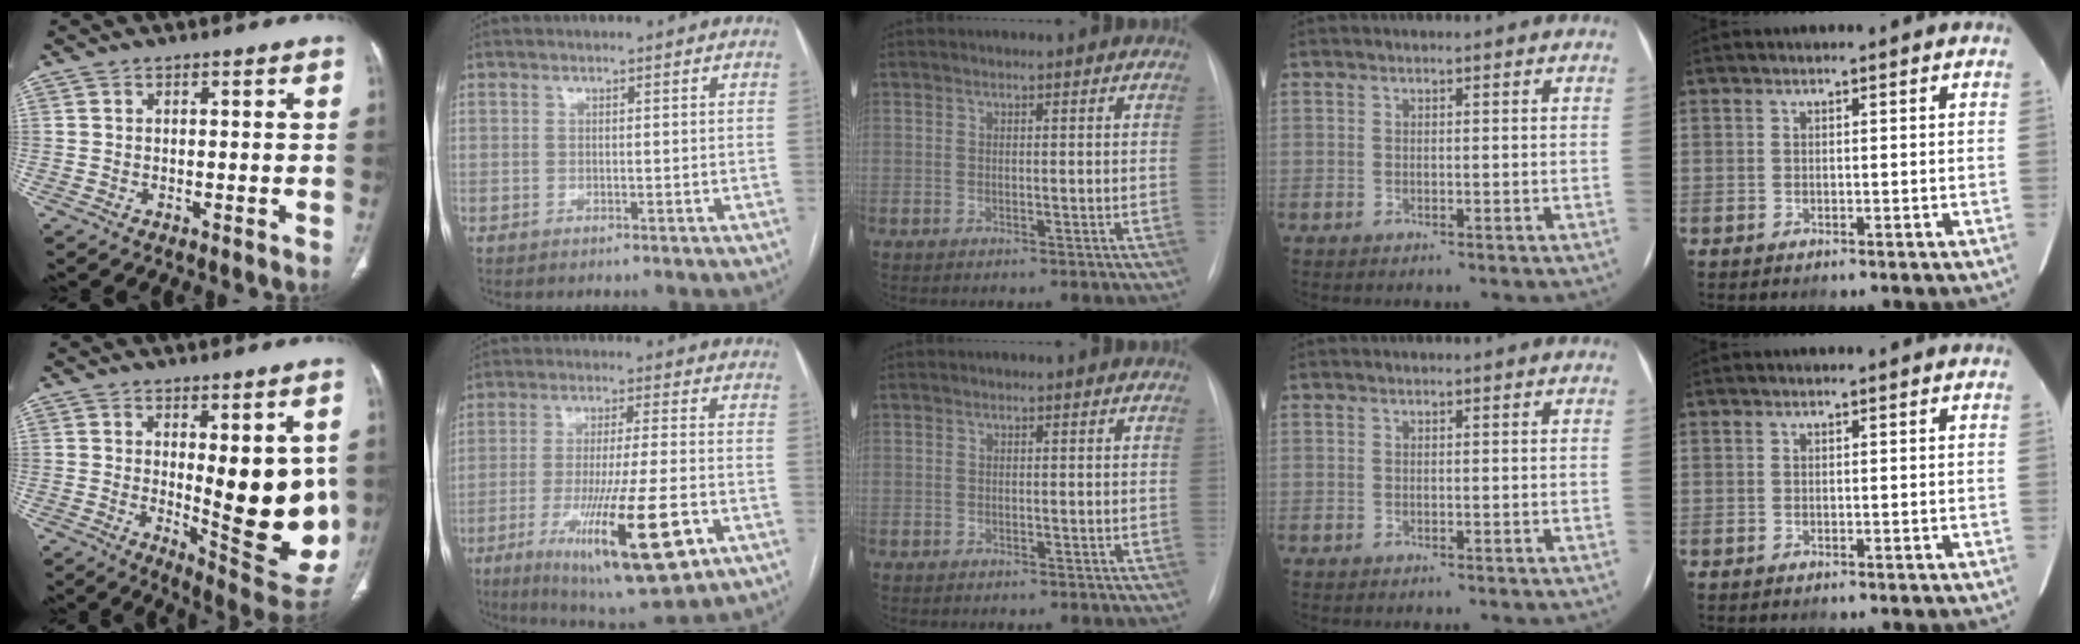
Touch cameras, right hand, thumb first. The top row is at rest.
{"thumb": {"total": 18.1, "force": [0.7, 6.2, 17.0], "torque": [-0.191, -0.043, 0.029]}, "index": {"total": 18.3, "force": [-7.4, 2.2, 16.6], "torque": [-0.277, -0.035, -0.110]}, "middle": {"total": 1.0, "force": [-0.7, 0.7, 0.1], "torque": [-0.008, 0.004, -0.012]}}